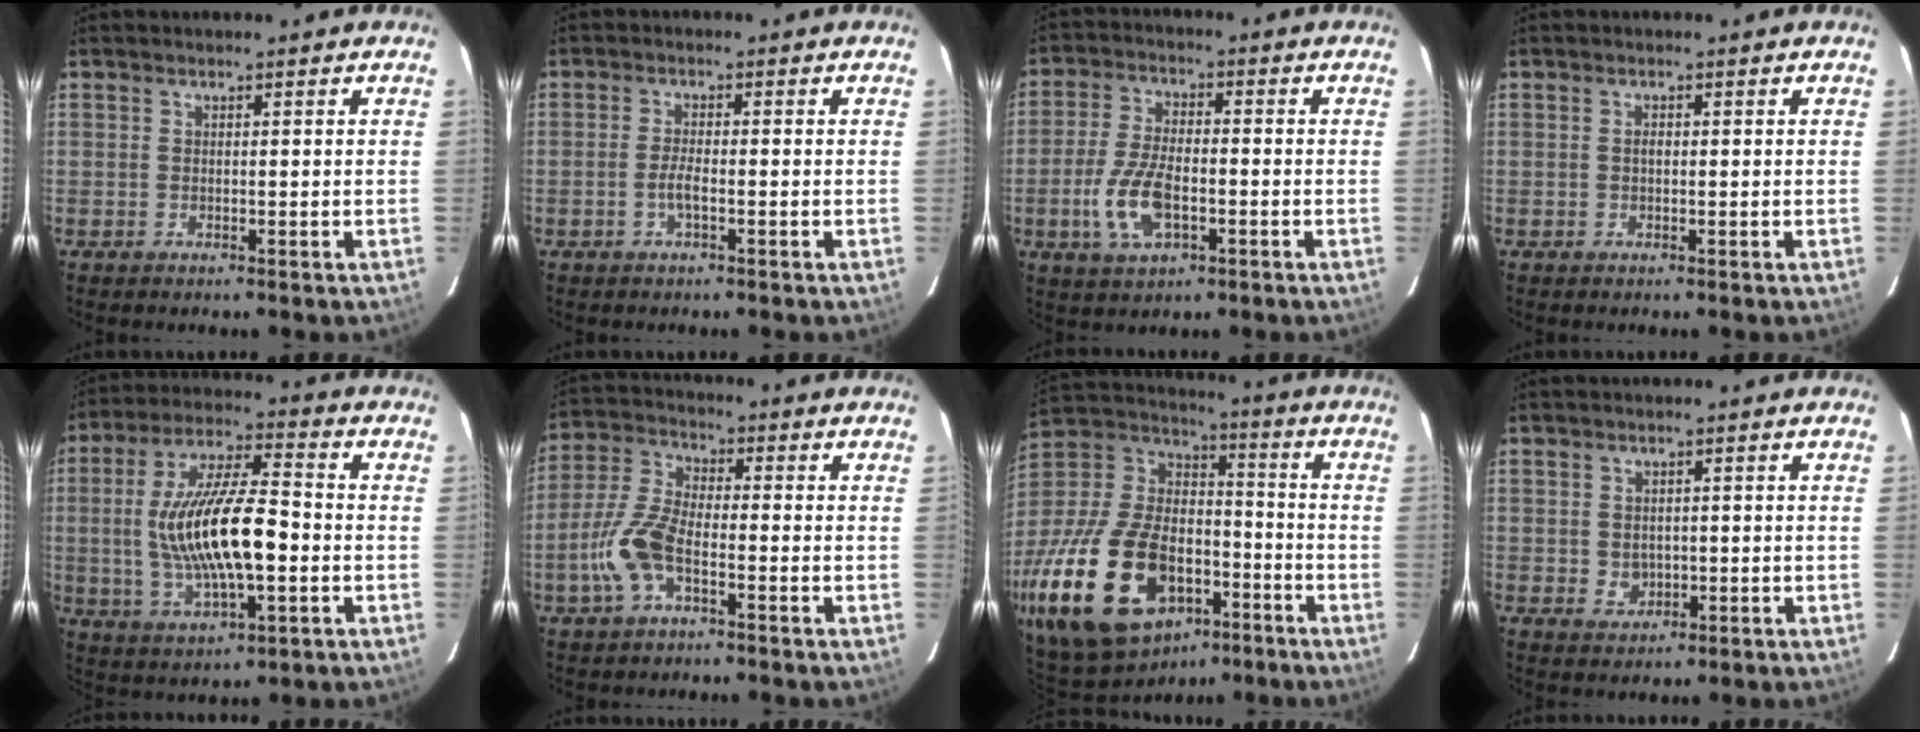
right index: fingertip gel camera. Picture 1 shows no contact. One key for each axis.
{"total": 2.3, "fx": -1.0, "fy": 0.4, "fz": 2.0, "tx": -0.043, "ty": 0.000, "tz": -0.020}
{"total": 10.2, "fx": -3.2, "fy": 4.9, "fz": 8.4, "tx": -0.182, "ty": -0.003, "tz": -0.057}
{"total": 0.8, "fx": -0.1, "fy": 0.6, "fz": 0.6, "tx": -0.010, "ty": 0.001, "tz": -0.002}
{"total": 17.5, "fx": -1.6, "fy": 5.8, "fz": 16.5, "tx": -0.316, "ty": 0.001, "tz": -0.023}
{"total": 9.5, "fx": -3.9, "fy": 4.0, "fz": 7.7, "tx": -0.177, "ty": 0.002, "tz": -0.078}
{"total": 32.6, "fx": -14.9, "fy": 19.3, "fz": 21.7, "tx": -0.475, "ty": -0.009, "tz": -0.233}
{"total": 3.1, "fx": -0.3, "fy": 2.8, "fz": 1.3, "tx": -0.024, "ty": 0.002, "tz": 0.003}